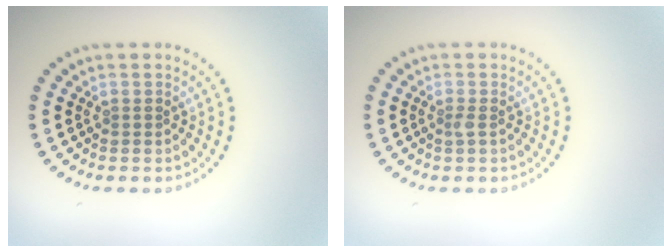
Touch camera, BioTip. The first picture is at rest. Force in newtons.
{"total": 0.6, "press": 0.5, "slide": 0.3}